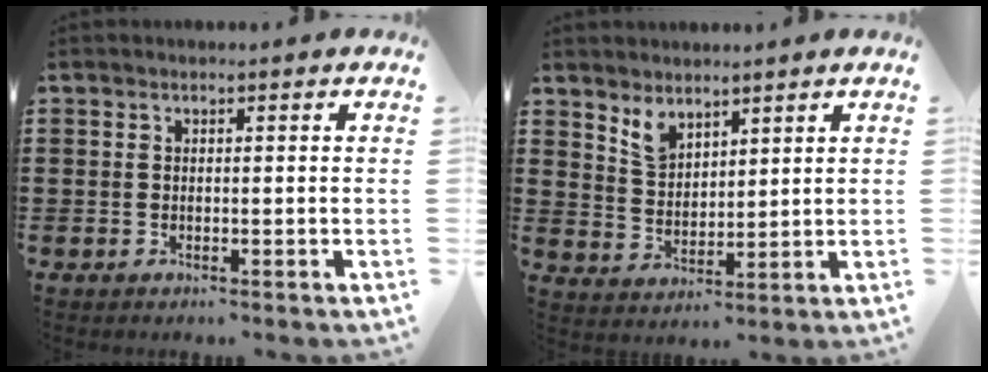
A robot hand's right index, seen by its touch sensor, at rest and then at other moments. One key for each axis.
{"total": 4.1, "fx": 3.4, "fy": 2.0, "fz": 1.1, "tx": -0.033, "ty": 0.000, "tz": 0.065}